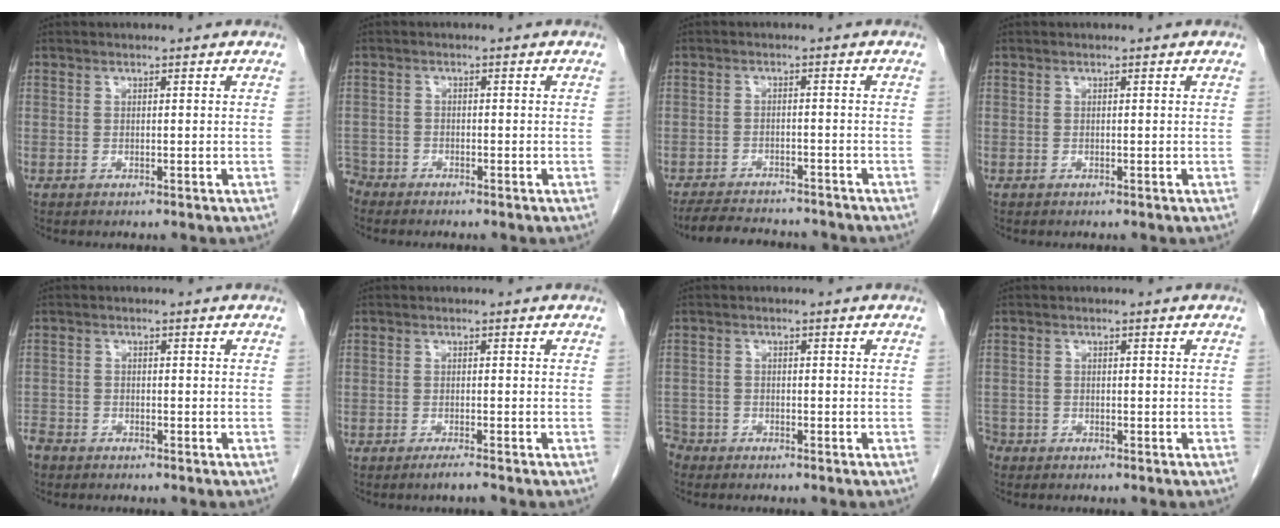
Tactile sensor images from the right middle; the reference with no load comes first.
{"total": 2.7, "force": [-2.5, 0.9, -0.3], "torque": [0.002, -0.003, -0.051]}
{"total": 10.4, "force": [-9.6, 2.3, 3.3], "torque": [-0.055, -0.003, -0.133]}
{"total": 0.0}
{"total": 3.8, "force": [-3.3, 1.8, 0.7], "torque": [-0.018, -0.003, -0.064]}
{"total": 1.7, "force": [-1.3, -0.3, 0.9], "torque": [-0.021, -0.003, -0.025]}
{"total": 3.3, "force": [-2.9, 1.5, -0.2], "torque": [0.000, -0.001, -0.060]}
{"total": 2.7, "force": [-2.2, 1.6, 0.4], "torque": [-0.013, 0.001, -0.044]}